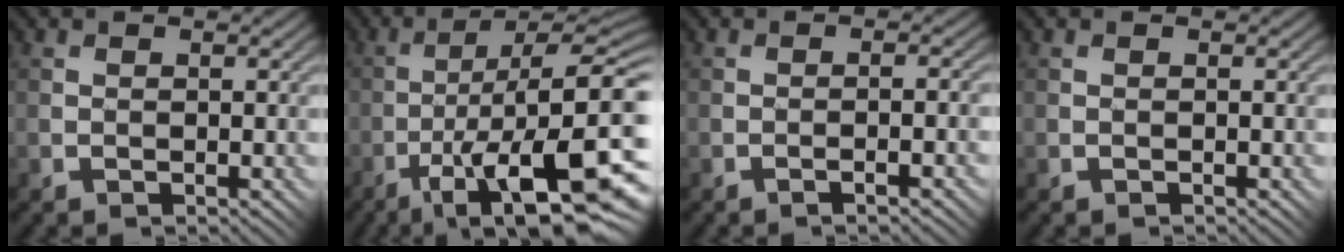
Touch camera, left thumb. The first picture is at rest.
{"total": 16.5, "force": [-6.9, 3.3, 14.6], "torque": [-0.209, 0.001, -0.113]}
{"total": 2.3, "force": [-1.3, 0.2, 1.9], "torque": [-0.028, 0.010, -0.018]}
{"total": 0.0}